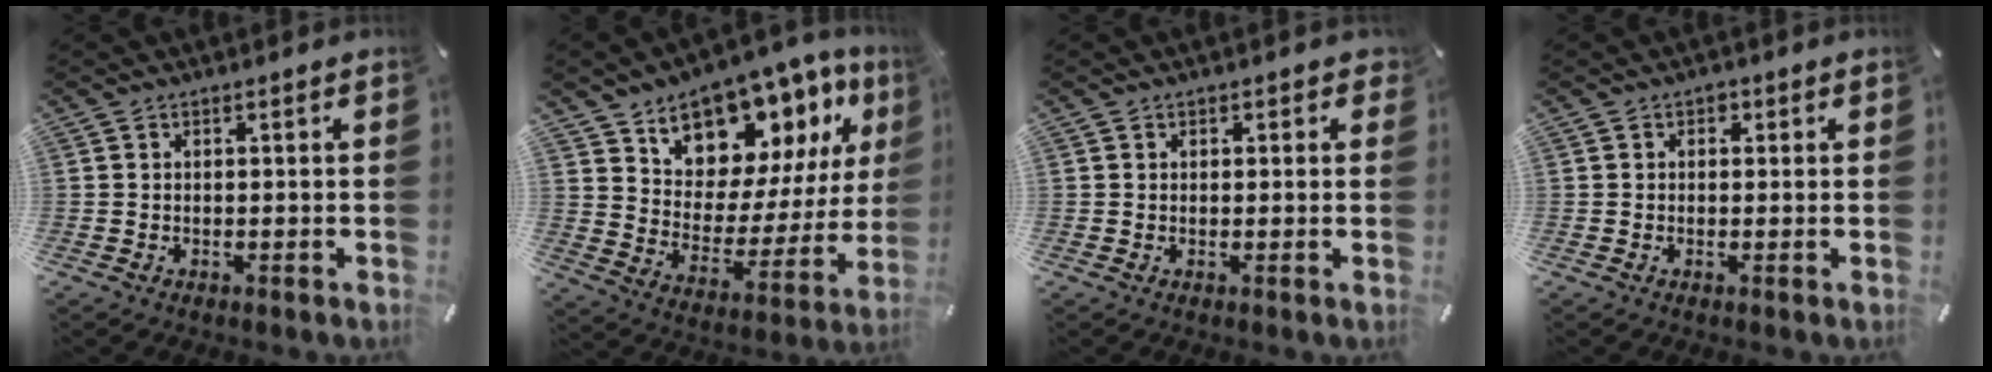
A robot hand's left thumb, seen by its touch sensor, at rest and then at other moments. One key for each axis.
{"total": 12.8, "fx": 10.5, "fy": 7.2, "fz": 2.0, "tx": -0.043, "ty": -0.114, "tz": 0.186}
{"total": 1.2, "fx": 0.4, "fy": 1.0, "fz": 0.3, "tx": 0.009, "ty": -0.001, "tz": 0.002}
{"total": 1.3, "fx": 0.3, "fy": 1.2, "fz": 0.5, "tx": -0.003, "ty": 0.004, "tz": 0.001}